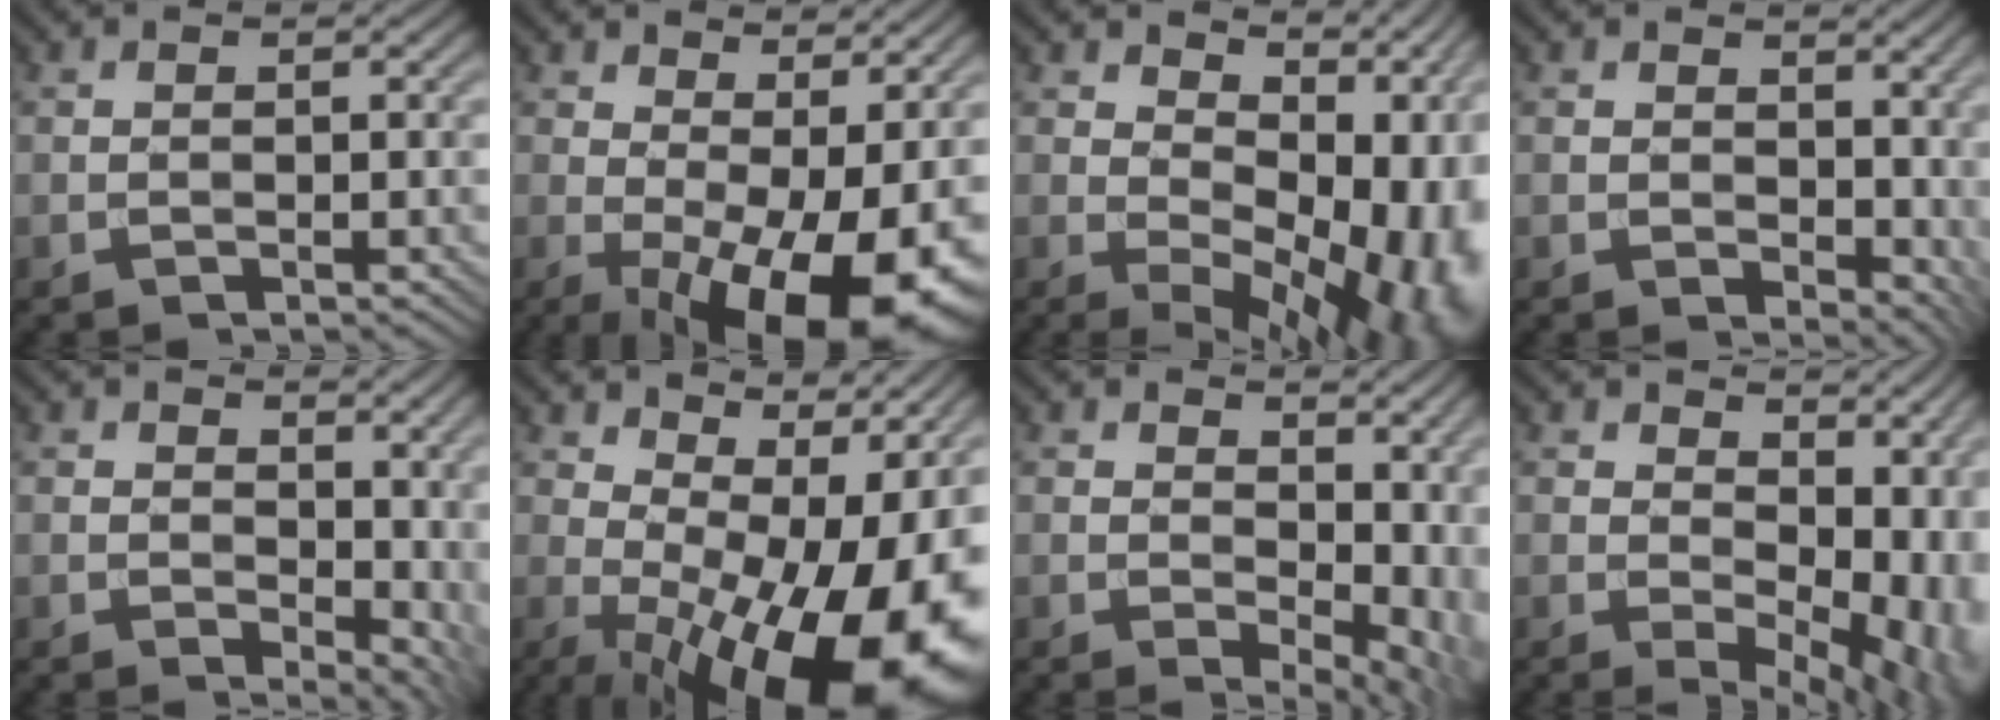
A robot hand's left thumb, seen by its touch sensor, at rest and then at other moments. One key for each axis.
{"total": 16.1, "fx": -1.3, "fy": 7.1, "fz": 14.4, "tx": -0.192, "ty": -0.007, "tz": 0.008}
{"total": 16.1, "fx": 1.5, "fy": 9.1, "fz": 13.2, "tx": -0.144, "ty": -0.004, "tz": 0.058}
{"total": 8.1, "fx": 2.1, "fy": 5.5, "fz": 5.6, "tx": -0.073, "ty": -0.022, "tz": 0.054}
{"total": 9.4, "fx": 2.2, "fy": 6.0, "fz": 6.8, "tx": -0.082, "ty": -0.019, "tz": 0.058}
{"total": 19.1, "fx": -0.4, "fy": 9.6, "fz": 16.5, "tx": -0.168, "ty": 0.008, "tz": 0.014}
{"total": 12.2, "fx": 2.8, "fy": 7.3, "fz": 9.3, "tx": -0.099, "ty": -0.009, "tz": 0.075}
{"total": 14.4, "fx": 3.3, "fy": 8.4, "fz": 11.2, "tx": -0.122, "ty": -0.001, "tz": 0.088}